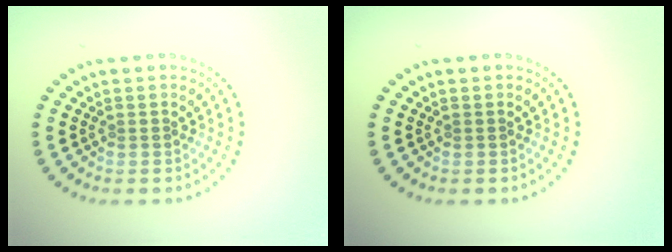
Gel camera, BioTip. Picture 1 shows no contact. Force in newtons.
{"total": 0.0}